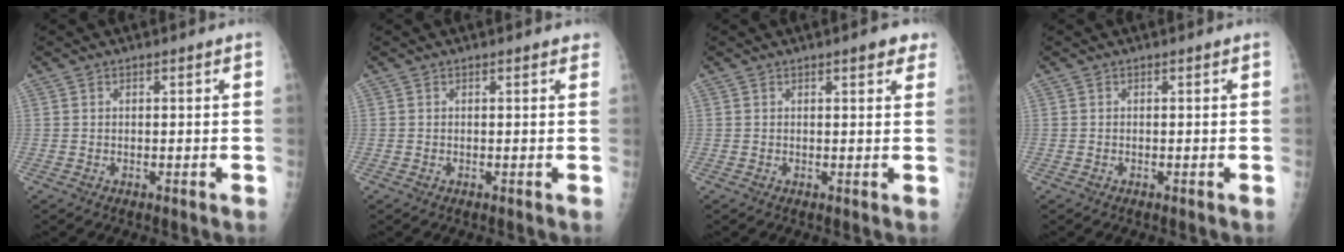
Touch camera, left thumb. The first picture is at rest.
{"total": 1.6, "force": [1.2, 0.4, 0.9], "torque": [-0.006, 0.003, 0.012]}
{"total": 3.6, "force": [2.2, 1.1, 2.6], "torque": [-0.021, -0.005, 0.023]}
{"total": 0.0}